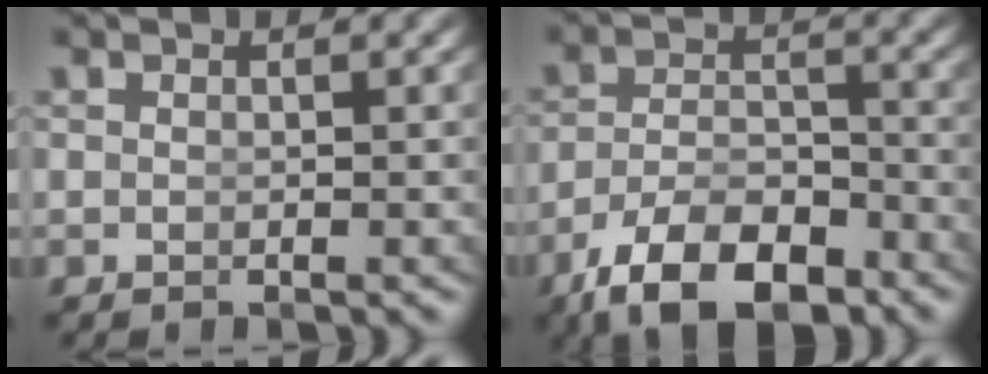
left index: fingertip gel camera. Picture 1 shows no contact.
{"total": 8.7, "force": [-5.9, 3.9, 5.0], "torque": [-0.077, -0.028, -0.083]}